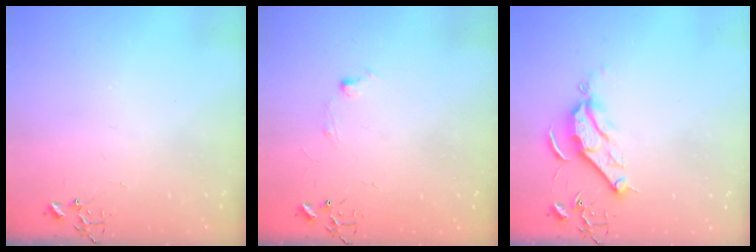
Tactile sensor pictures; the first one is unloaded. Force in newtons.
{"total": 5.8, "press": 5.7, "slide": 0.7}
{"total": 9.1, "press": 9.1, "slide": 0.1}